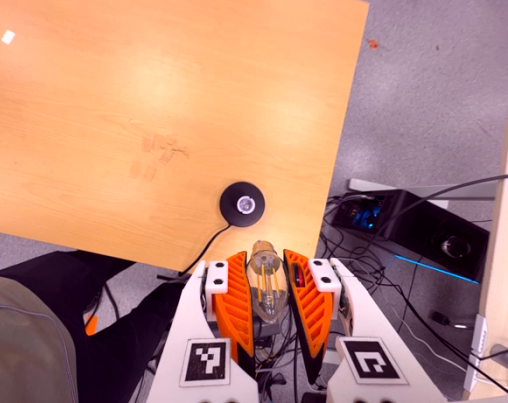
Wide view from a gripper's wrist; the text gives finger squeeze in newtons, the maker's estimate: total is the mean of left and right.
{"total": 17.0, "left": 17.2, "right": 16.9}